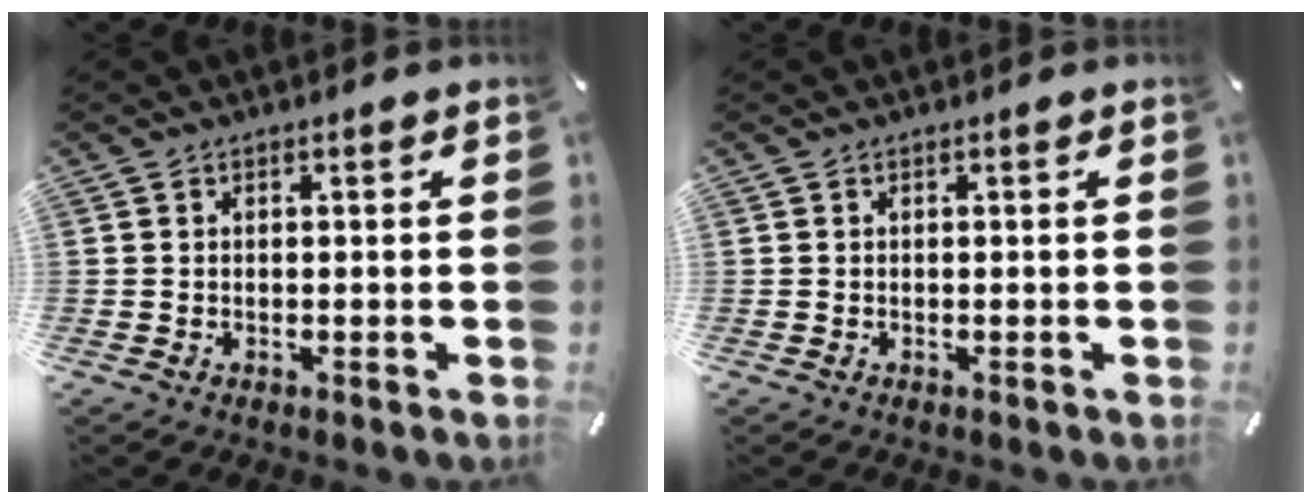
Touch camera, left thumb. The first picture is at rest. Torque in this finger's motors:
{"motor_torque": [0.00, 0.00, 0.00, 0.00, 0.00]}